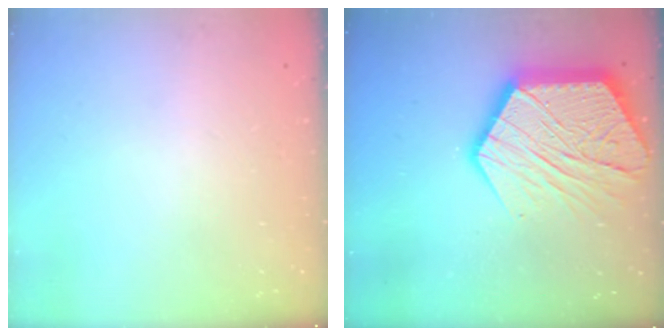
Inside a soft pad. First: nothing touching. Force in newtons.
{"total": 23.5, "press": 23.4, "slide": 2.1}